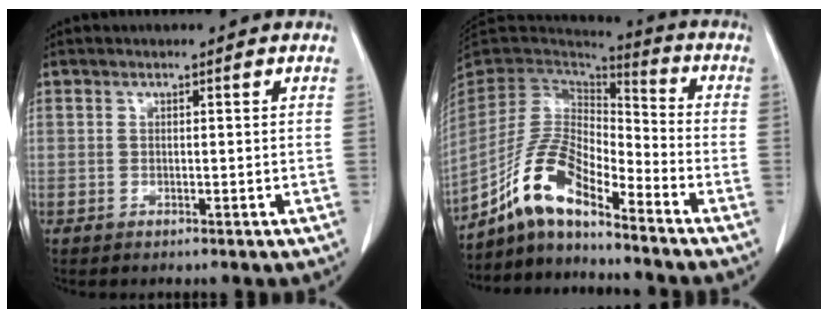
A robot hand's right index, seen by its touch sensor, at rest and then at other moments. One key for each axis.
{"total": 11.7, "fx": -8.3, "fy": 3.0, "fz": 7.7, "tx": -0.163, "ty": 0.020, "tz": -0.157}